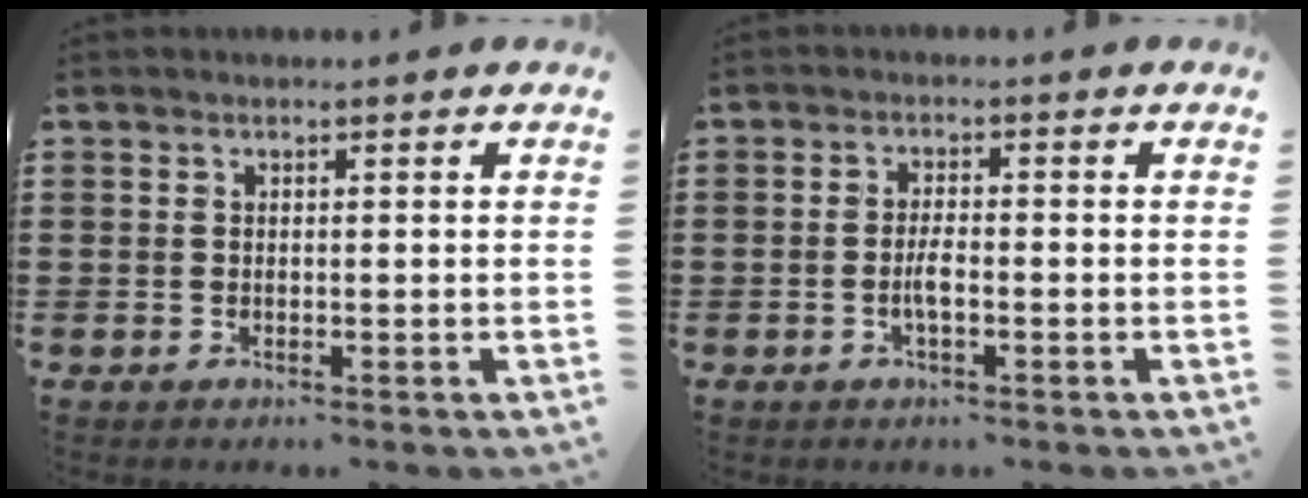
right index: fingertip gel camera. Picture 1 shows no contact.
{"total": 2.6, "force": [-0.8, 0.7, 2.4], "torque": [-0.058, -0.002, -0.019]}